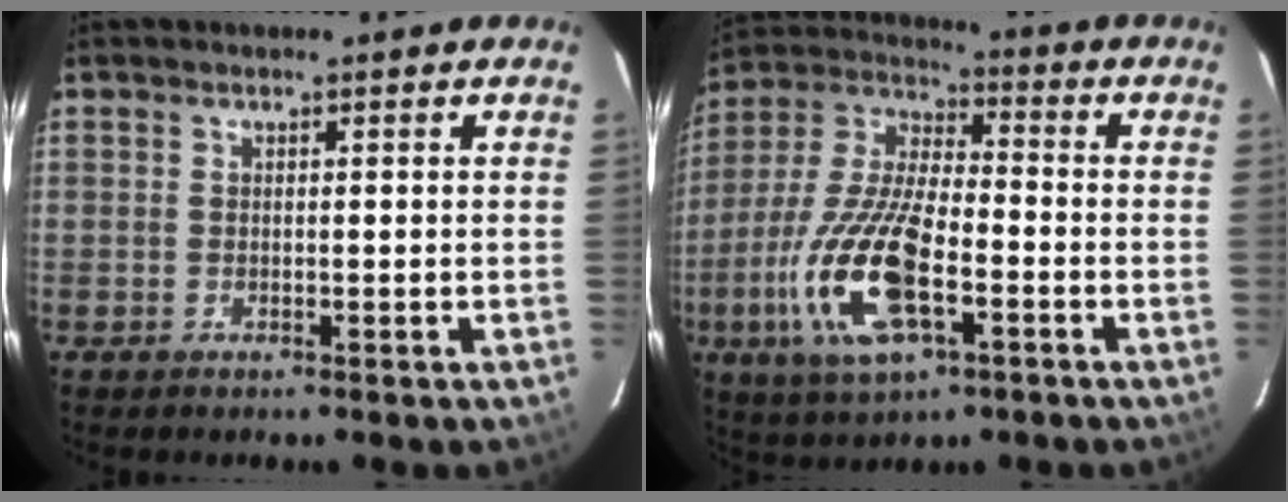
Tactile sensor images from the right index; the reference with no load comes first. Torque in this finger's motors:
{"motor_torque": [1.73, -0.41, 1.05, 0.16]}